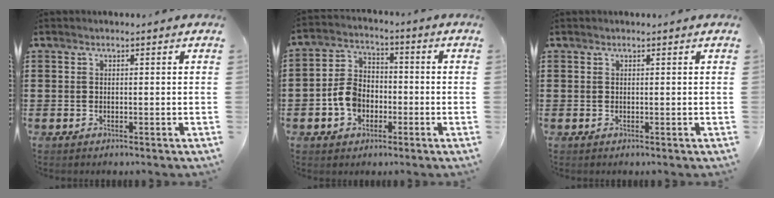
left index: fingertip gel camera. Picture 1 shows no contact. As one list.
[{"total": 6.2, "force": [-2.3, 4.7, 3.3], "torque": [-0.083, 0.011, -0.048]}, {"total": 0.0}]